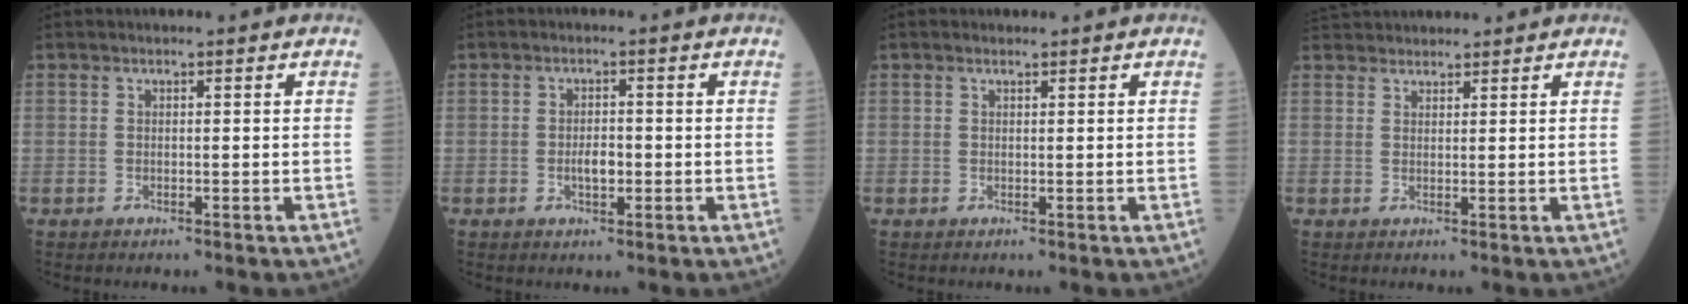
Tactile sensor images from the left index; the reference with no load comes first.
{"total": 2.5, "force": [-0.6, 1.1, 2.2], "torque": [-0.041, 0.002, -0.008]}
{"total": 0.8, "force": [0.6, 0.2, 0.4], "torque": [-0.014, 0.007, 0.012]}
{"total": 6.8, "force": [6.4, 1.5, 1.6], "torque": [-0.025, 0.038, 0.103]}